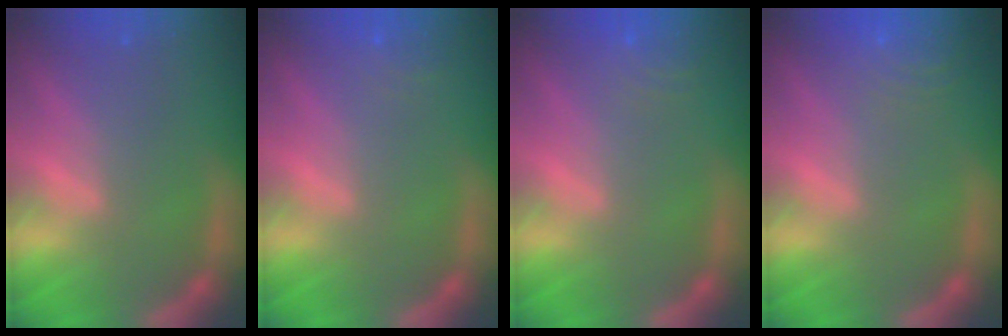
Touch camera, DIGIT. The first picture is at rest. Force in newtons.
{"total": 1.9}
{"total": 4.0}
{"total": 6.5}